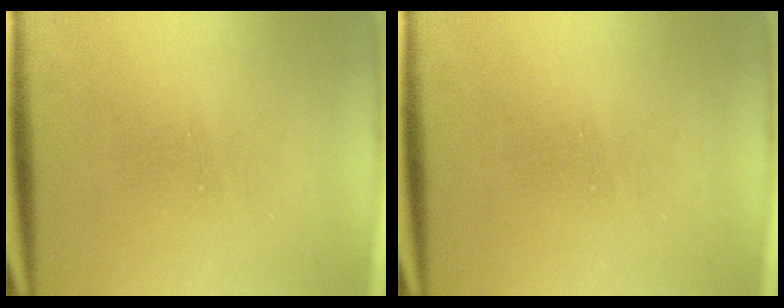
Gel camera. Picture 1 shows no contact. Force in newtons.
{"total": 0.0}